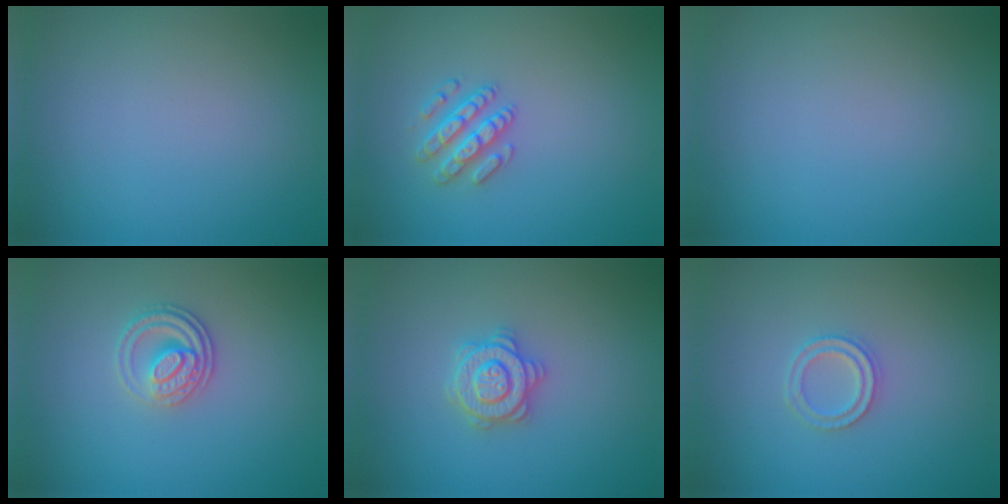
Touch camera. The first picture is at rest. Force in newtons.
{"total": 2.6, "press": 2.6, "slide": 0.5}
{"total": 0.0}
{"total": 2.8, "press": 2.5, "slide": 1.3}
{"total": 3.3, "press": 3.3, "slide": 0.5}
{"total": 2.0, "press": 1.9, "slide": 0.4}